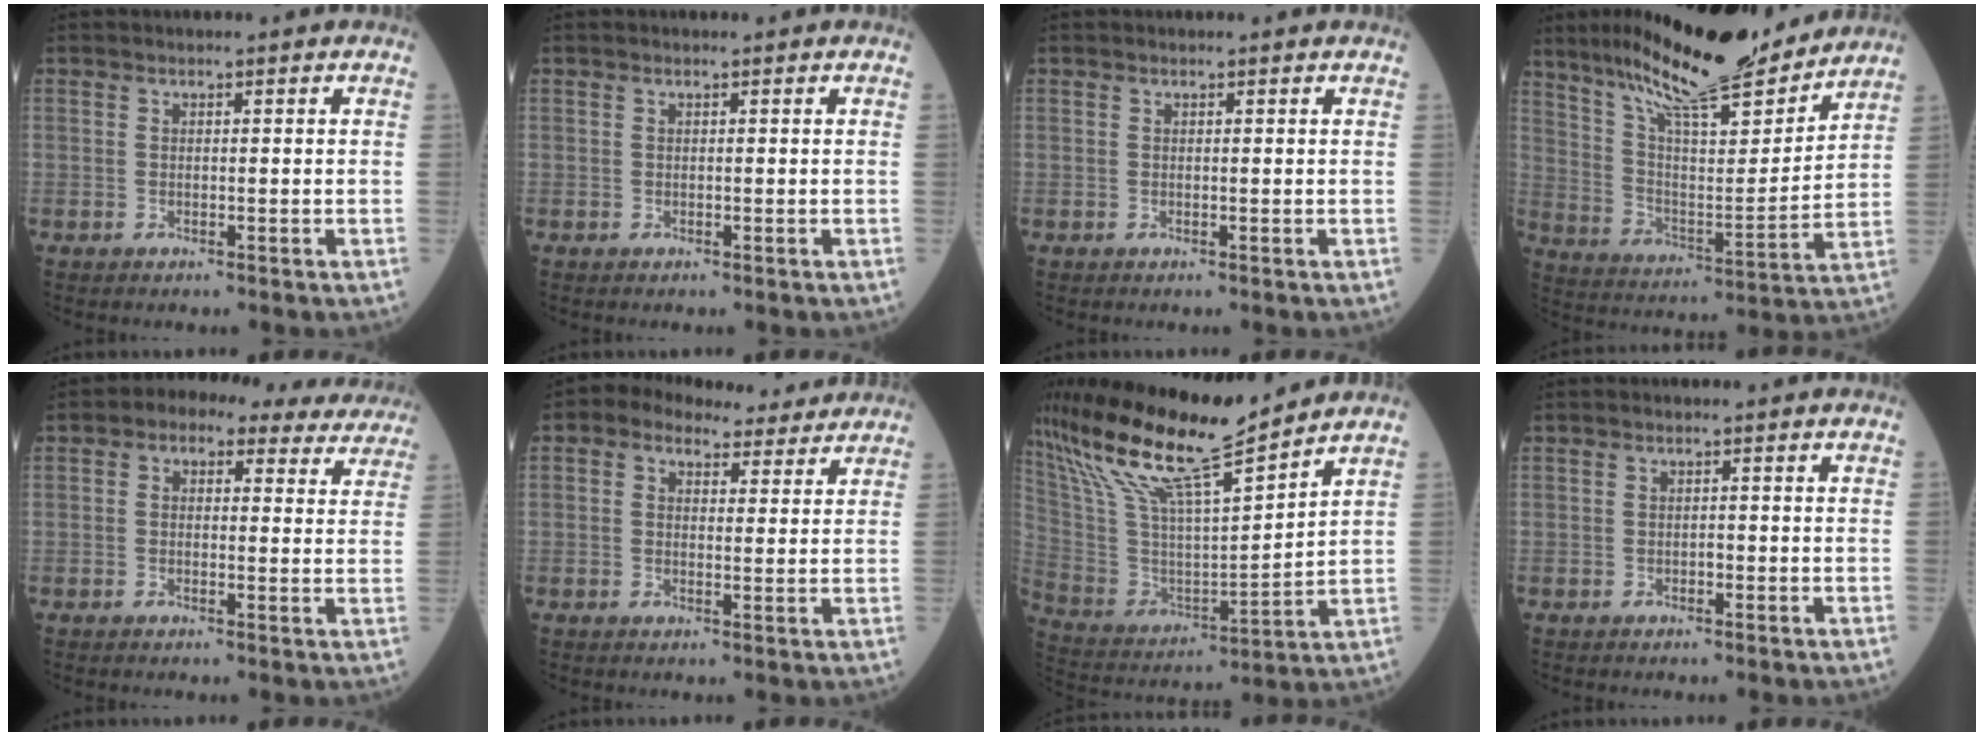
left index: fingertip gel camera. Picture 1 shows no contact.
{"total": 0.0}
{"total": 0.0}
{"total": 19.8, "force": [16.8, 2.8, 10.0], "torque": [-0.167, 0.001, 0.275]}
{"total": 12.2, "force": [9.8, 5.8, 4.5], "torque": [-0.031, 0.042, 0.098]}
{"total": 8.2, "force": [6.5, 4.1, 2.8], "torque": [-0.036, 0.034, 0.084]}
{"total": 19.5, "force": [16.0, 1.3, 11.2], "torque": [-0.219, 0.011, 0.303]}
{"total": 0.6, "force": [-0.3, 0.3, 0.4], "torque": [-0.003, 0.003, -0.008]}